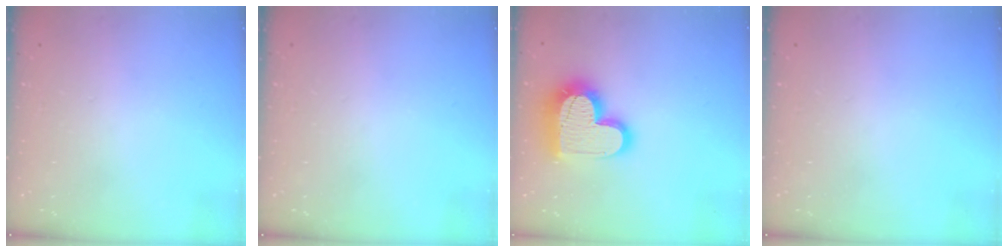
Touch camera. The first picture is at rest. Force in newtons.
{"total": 0.0}
{"total": 19.2, "press": 19.2, "slide": 1.5}
{"total": 0.0}